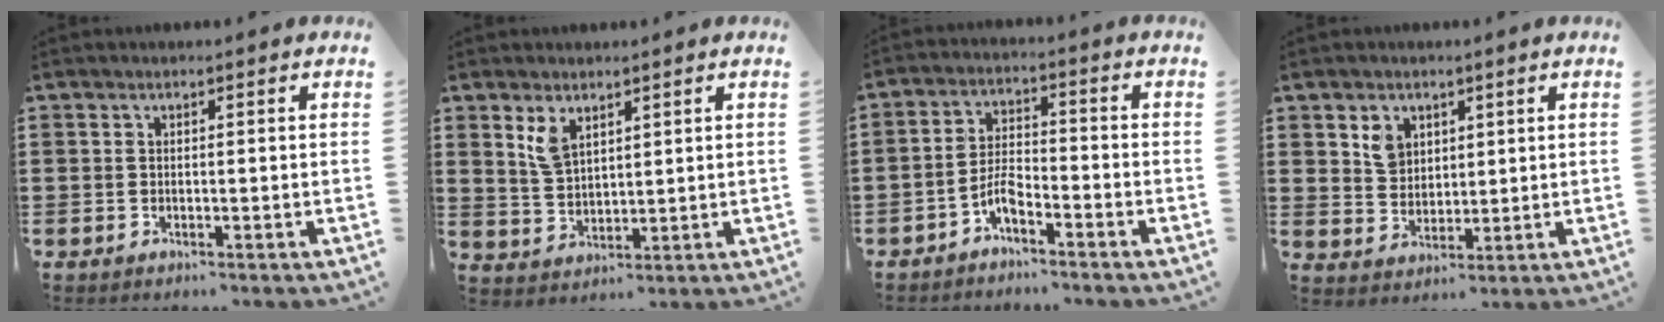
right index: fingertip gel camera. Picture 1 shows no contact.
{"total": 4.2, "force": [2.6, 2.2, 2.4], "torque": [-0.055, 0.006, 0.048]}
{"total": 4.3, "force": [-3.1, 1.5, 2.7], "torque": [-0.071, 0.003, -0.067]}
{"total": 4.3, "force": [2.3, 3.4, 1.4], "torque": [-0.032, 0.009, 0.041]}